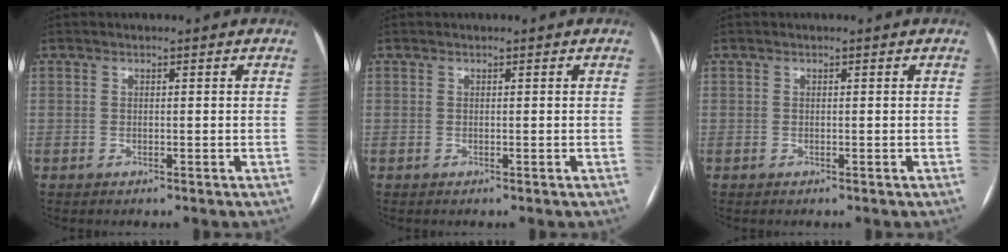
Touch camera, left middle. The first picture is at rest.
{"total": 0.0}
{"total": 0.0}